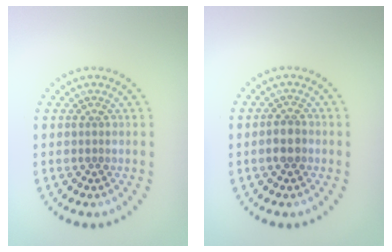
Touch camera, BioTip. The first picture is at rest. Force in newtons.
{"total": 1.9, "press": 1.8, "slide": 0.5}